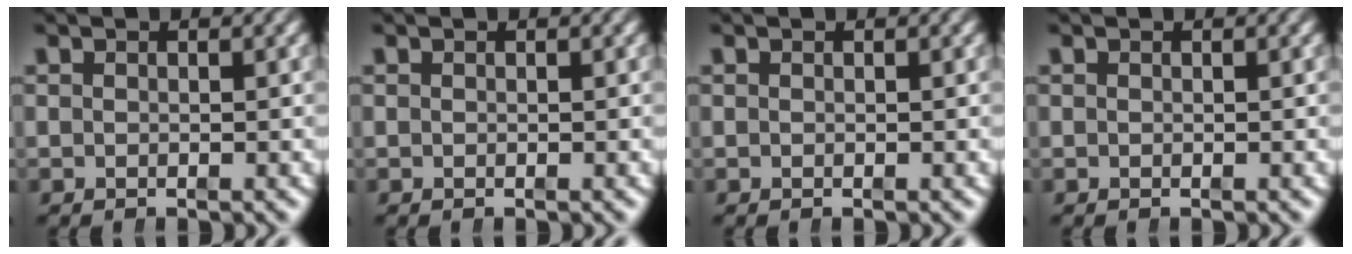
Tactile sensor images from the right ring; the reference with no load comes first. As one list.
[{"total": 0.0}, {"total": 0.0}, {"total": 0.0}]